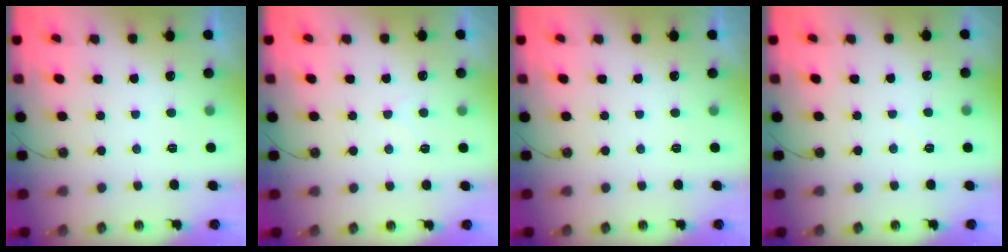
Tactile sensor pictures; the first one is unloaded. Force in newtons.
{"total": 4.4, "press": 4.3, "slide": 0.6}
{"total": 0.0}
{"total": 2.6, "press": 2.6, "slide": 0.4}